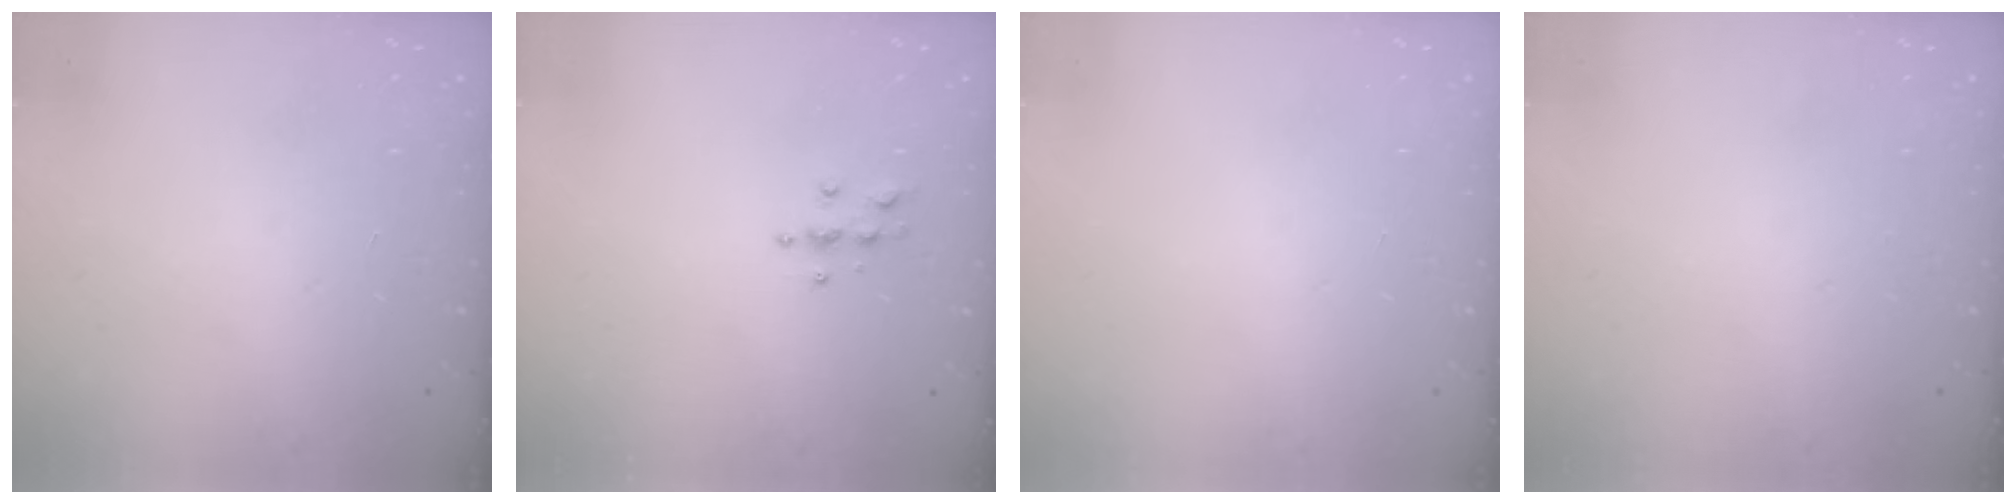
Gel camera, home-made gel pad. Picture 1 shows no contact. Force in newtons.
{"total": 4.0, "press": 3.9, "slide": 0.4}
{"total": 0.0}
{"total": 0.0}